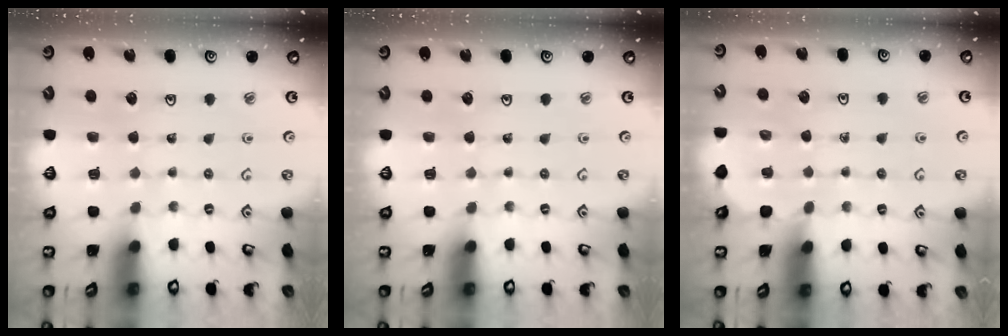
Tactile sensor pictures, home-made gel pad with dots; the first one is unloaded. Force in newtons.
{"total": 0.0}
{"total": 2.4, "press": 2.4, "slide": 0.1}